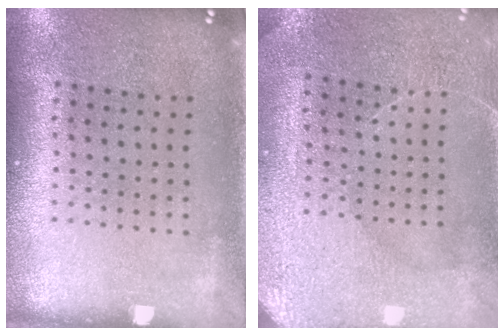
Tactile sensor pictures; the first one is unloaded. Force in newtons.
{"total": 3.0, "press": 2.9, "slide": 0.6}